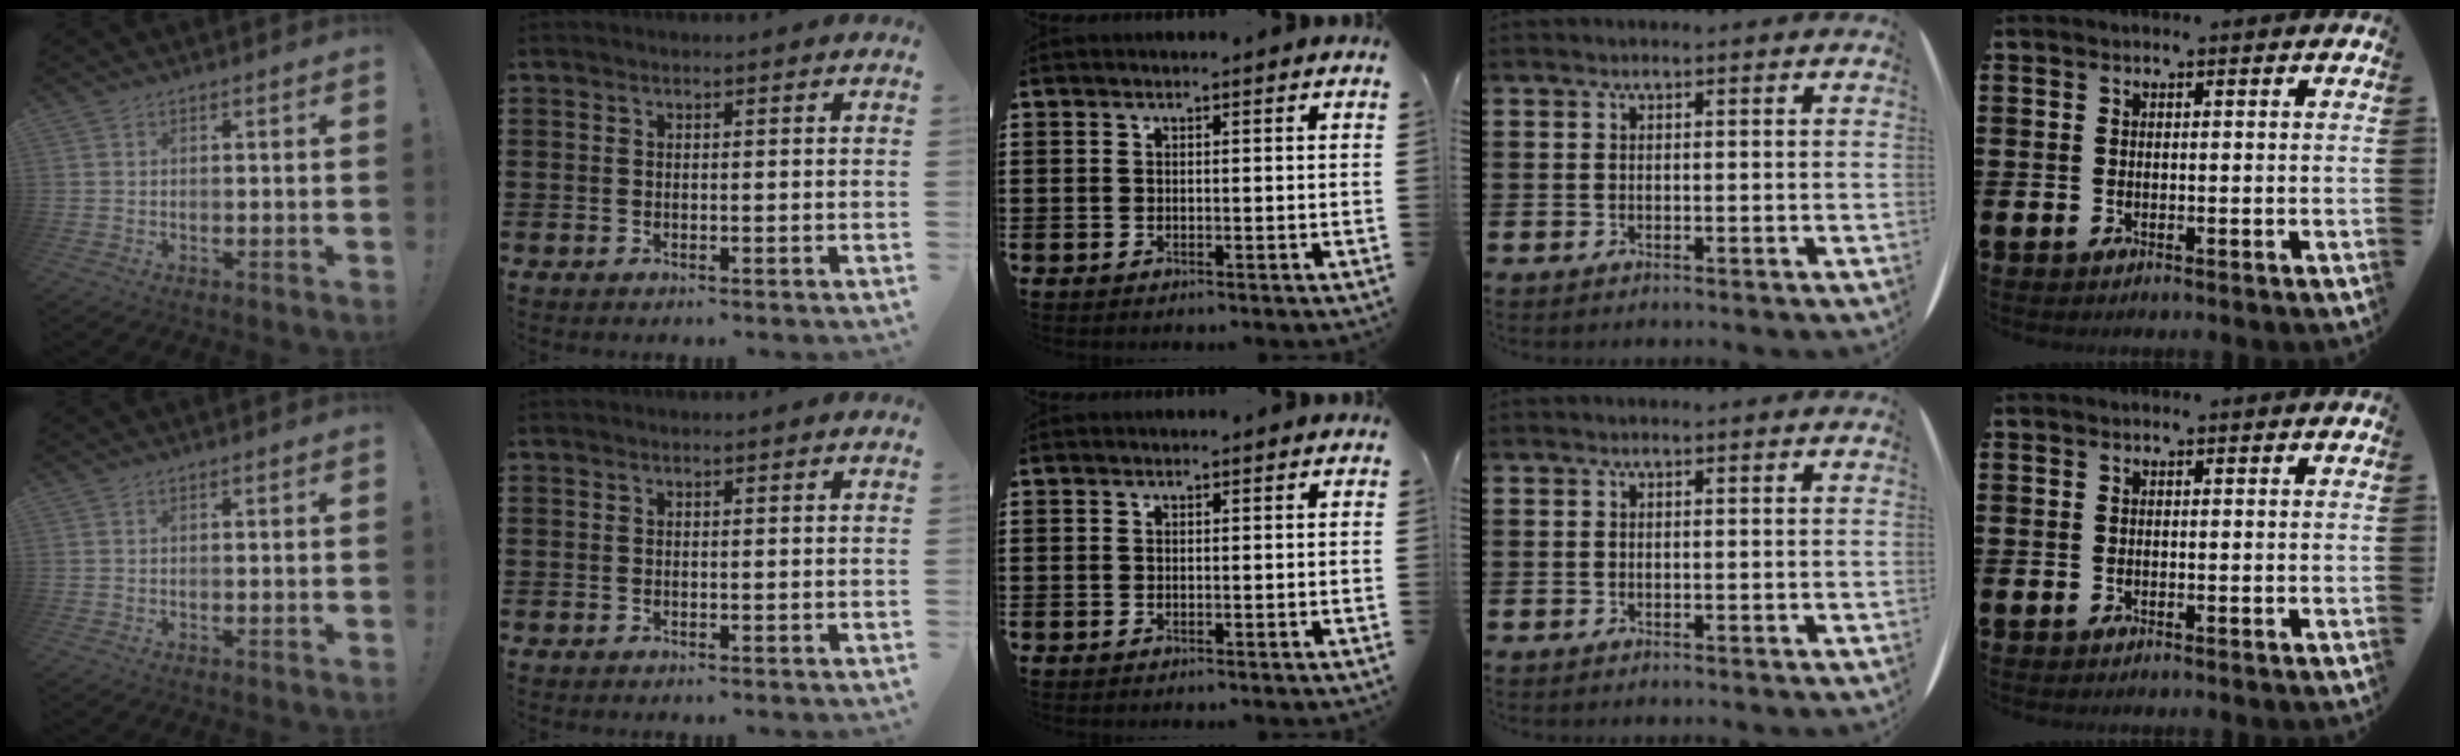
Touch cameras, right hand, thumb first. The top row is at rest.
{}